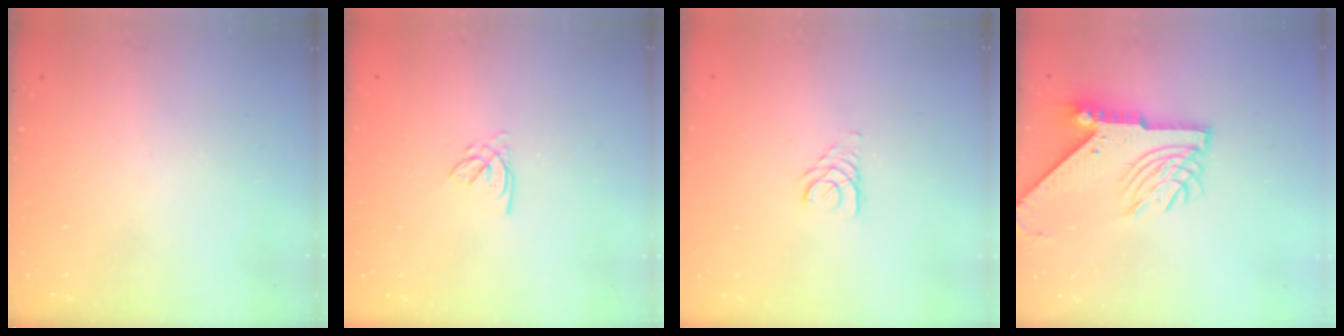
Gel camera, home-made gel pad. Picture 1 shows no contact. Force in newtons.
{"total": 2.2, "press": 2.2, "slide": 0.3}
{"total": 2.7, "press": 2.7, "slide": 0.2}
{"total": 11.5, "press": 11.4, "slide": 1.3}